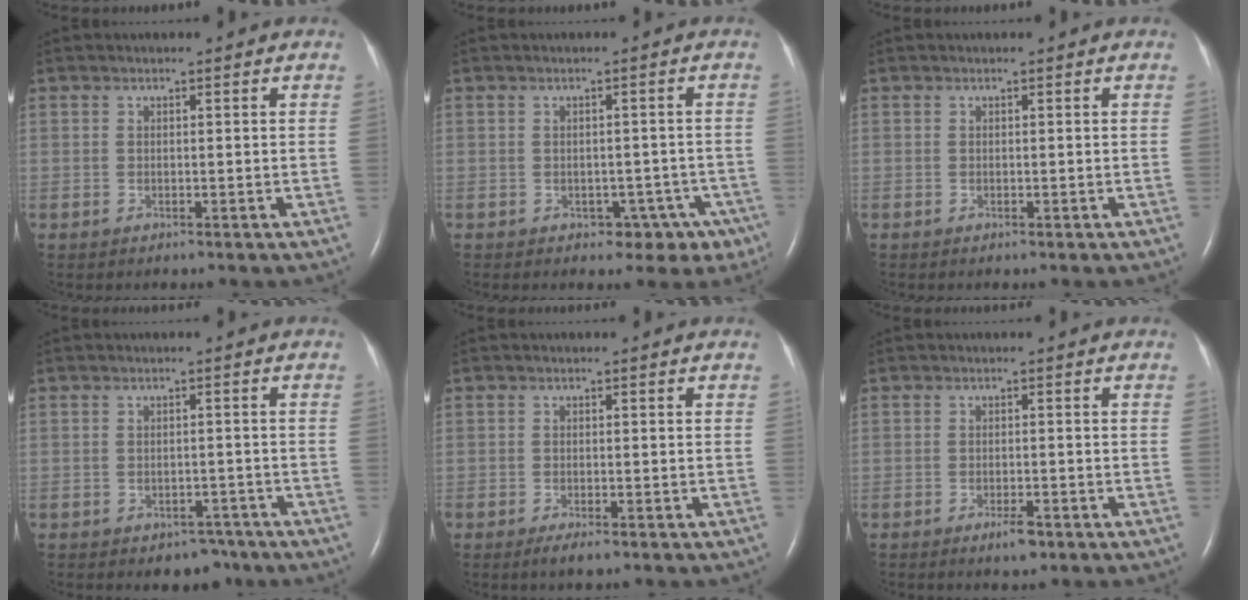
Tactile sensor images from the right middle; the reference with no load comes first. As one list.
[{"total": 5.6, "force": [-3.0, 4.1, 2.3], "torque": [-0.013, 0.014, -0.033]}, {"total": 0.0}, {"total": 3.7, "force": [-2.8, 2.3, 0.9], "torque": [-0.001, 0.008, -0.031]}, {"total": 1.9, "force": [-1.3, 0.4, 1.4], "torque": [-0.028, -0.004, -0.021]}, {"total": 2.3, "force": [-1.5, 0.5, 1.6], "torque": [-0.032, -0.002, -0.022]}]